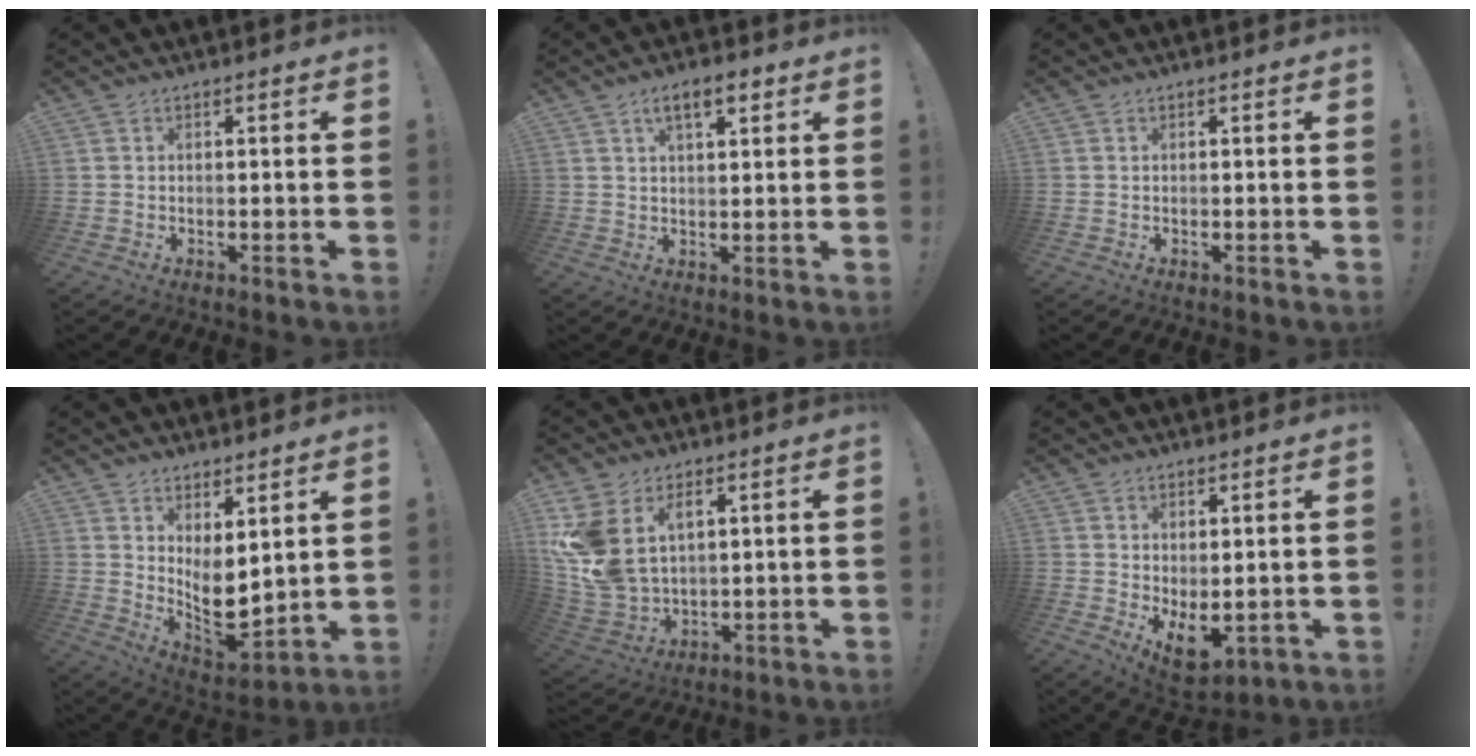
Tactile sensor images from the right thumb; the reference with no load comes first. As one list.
[{"total": 6.2, "force": [3.3, 2.3, 4.6], "torque": [-0.069, -0.009, 0.054]}, {"total": 0.0}, {"total": 8.6, "force": [2.1, 4.5, 7.0], "torque": [-0.099, -0.046, 0.049]}, {"total": 13.4, "force": [5.5, 9.2, 8.0], "torque": [-0.176, -0.032, 0.108]}, {"total": 6.8, "force": [0.5, 4.0, 5.5], "torque": [-0.058, -0.018, 0.025]}]